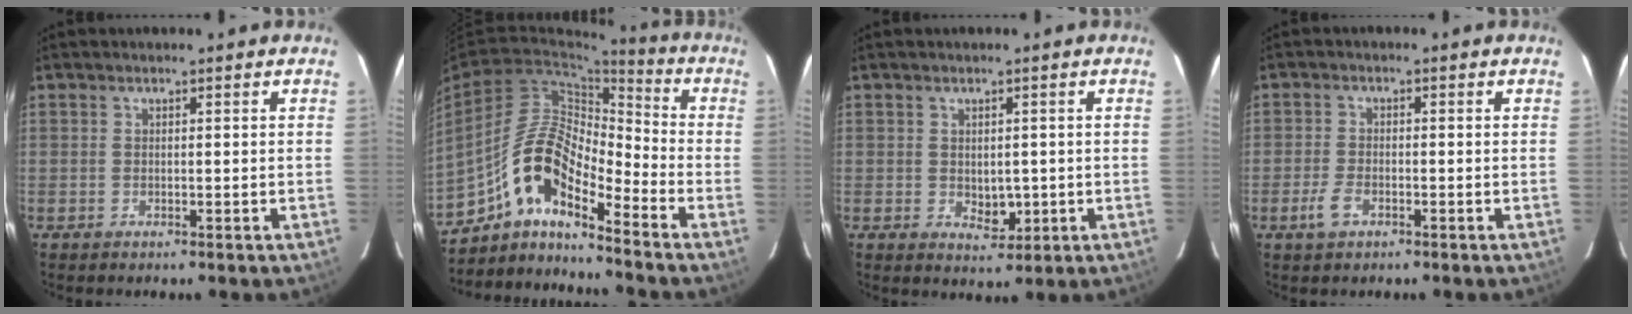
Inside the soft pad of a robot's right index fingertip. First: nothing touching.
{"total": 13.2, "force": [-8.7, 3.4, 9.3], "torque": [-0.175, 0.030, -0.154]}
{"total": 3.4, "force": [-0.3, 2.2, 2.6], "torque": [-0.035, -0.006, 0.007]}
{"total": 2.9, "force": [-1.6, 1.5, 2.0], "torque": [-0.048, 0.000, -0.028]}